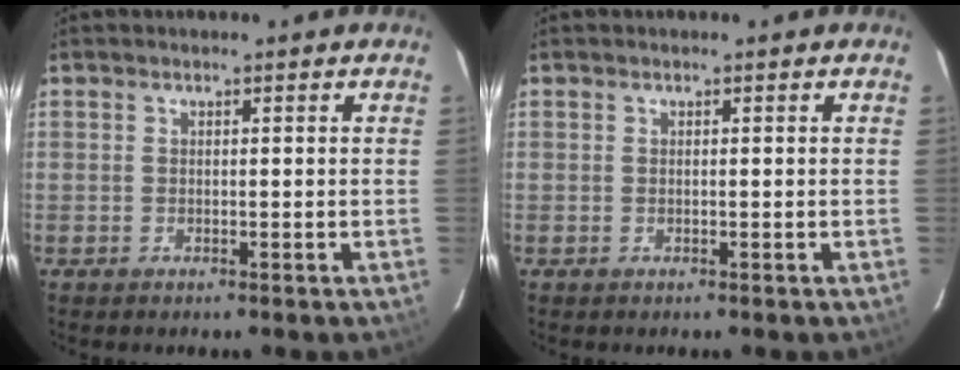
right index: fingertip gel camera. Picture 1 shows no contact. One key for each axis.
{"total": 0.0}